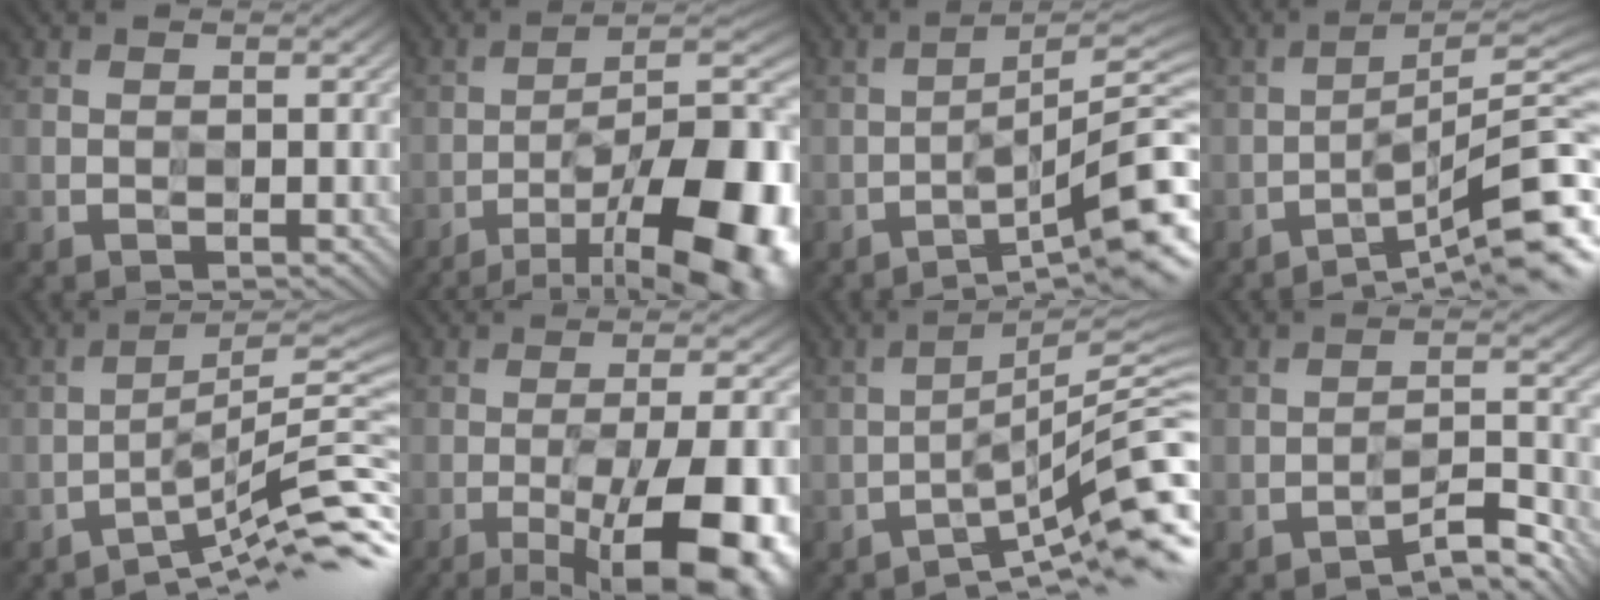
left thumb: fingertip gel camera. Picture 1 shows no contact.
{"total": 19.2, "force": [-10.9, 5.8, 14.7], "torque": [-0.188, -0.015, -0.169]}
{"total": 10.0, "force": [-5.6, 1.2, 8.3], "torque": [-0.106, 0.020, -0.088]}
{"total": 10.5, "force": [-6.9, 0.8, 7.9], "torque": [-0.105, 0.024, -0.111]}
{"total": 9.5, "force": [-6.3, 0.5, 7.1], "torque": [-0.096, 0.018, -0.108]}
{"total": 15.7, "force": [-8.1, 4.4, 12.7], "torque": [-0.164, 0.006, -0.117]}
{"total": 9.3, "force": [-5.8, 0.6, 7.2], "torque": [-0.093, 0.029, -0.102]}
{"total": 3.9, "force": [-3.8, -0.5, 0.8], "torque": [-0.004, 0.019, -0.068]}